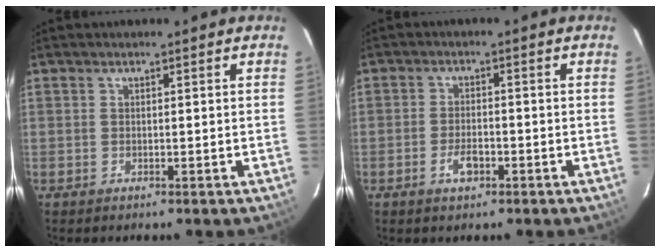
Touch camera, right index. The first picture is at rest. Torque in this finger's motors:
{"motor_torque": [0.48, -0.05, 0.25, 0.04]}